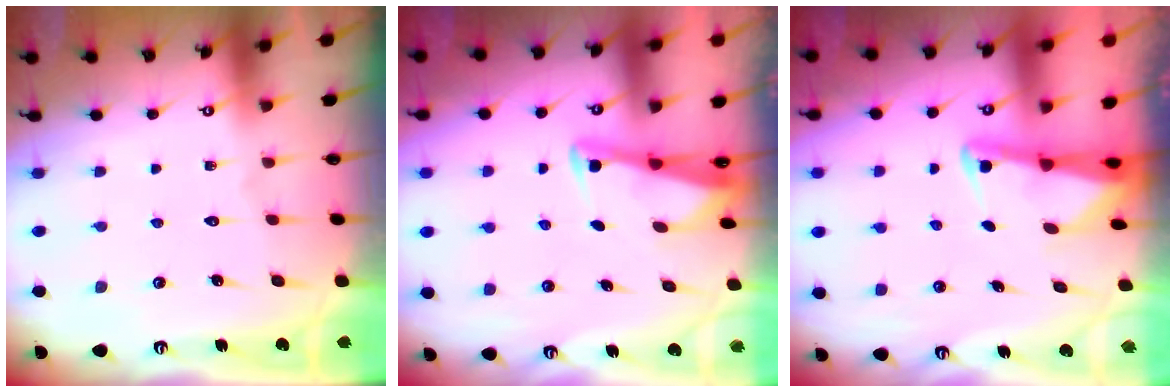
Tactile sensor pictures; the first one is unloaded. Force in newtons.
{"total": 2.8, "press": 2.8, "slide": 0.3}
{"total": 2.4, "press": 2.4, "slide": 0.3}